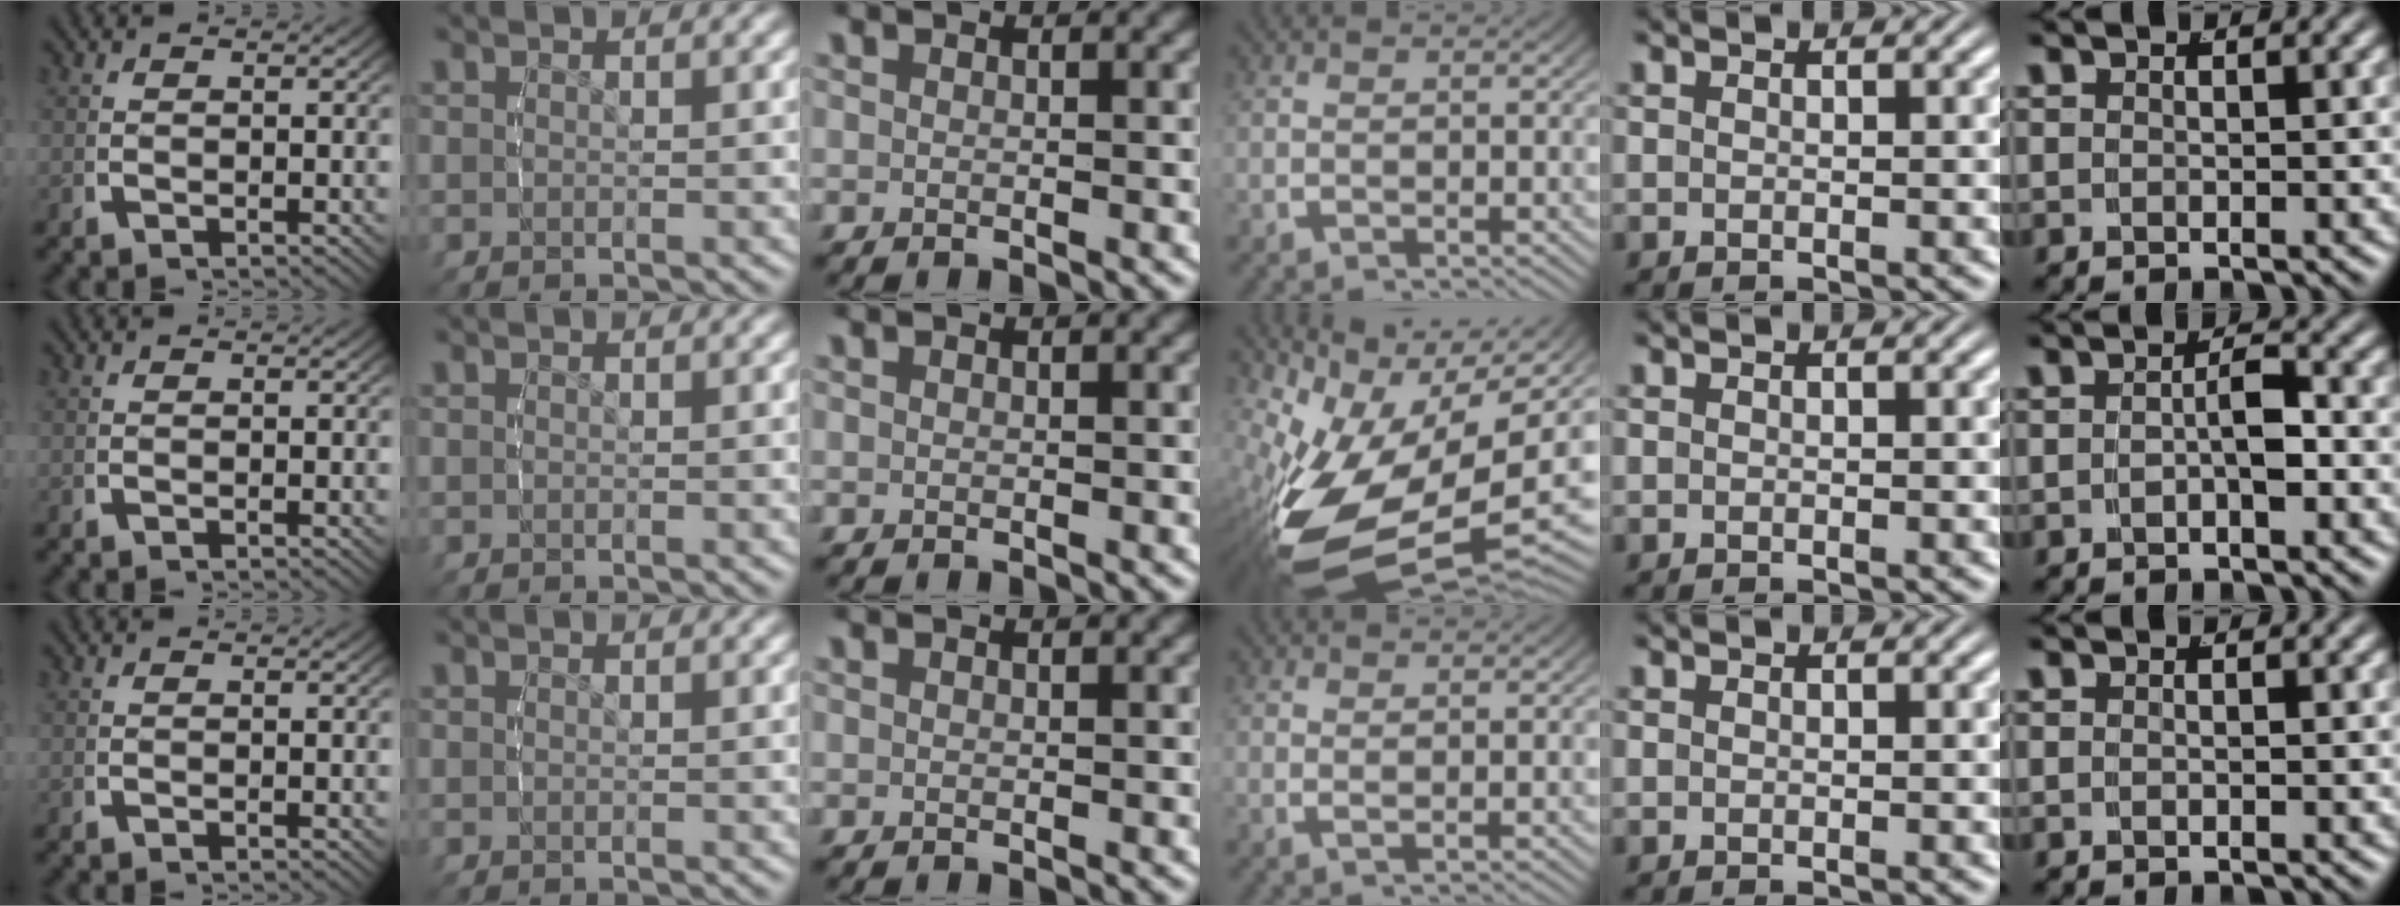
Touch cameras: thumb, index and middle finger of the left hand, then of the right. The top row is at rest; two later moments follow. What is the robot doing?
{"motion": "lift_and_place", "object": "button"}